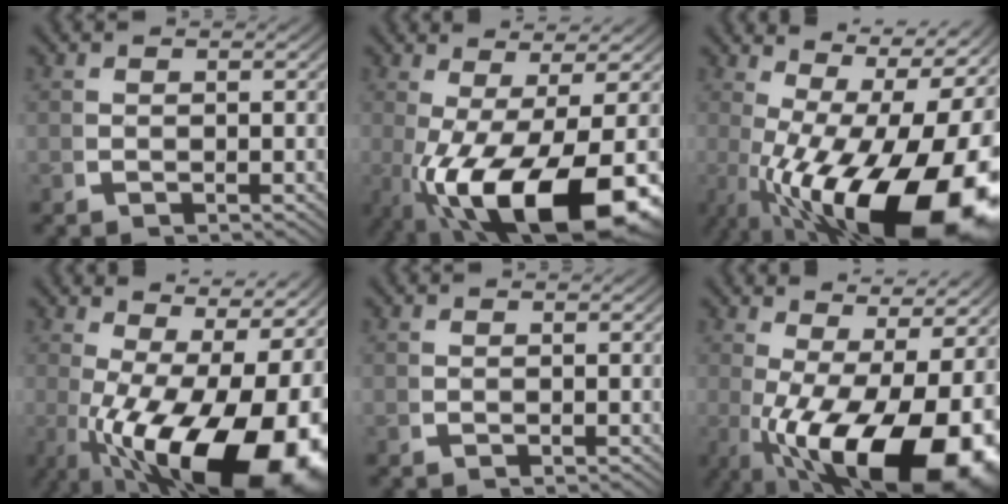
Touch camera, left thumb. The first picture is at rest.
{"total": 15.2, "force": [-3.5, 7.8, 12.6], "torque": [-0.236, -0.065, -0.016]}
{"total": 21.1, "force": [-2.4, 11.3, 17.6], "torque": [-0.280, -0.064, 0.003]}
{"total": 19.2, "force": [-2.9, 10.4, 15.8], "torque": [-0.254, -0.067, -0.004]}
{"total": 0.0}
{"total": 17.0, "force": [-2.9, 9.1, 14.1], "torque": [-0.232, -0.065, -0.008]}